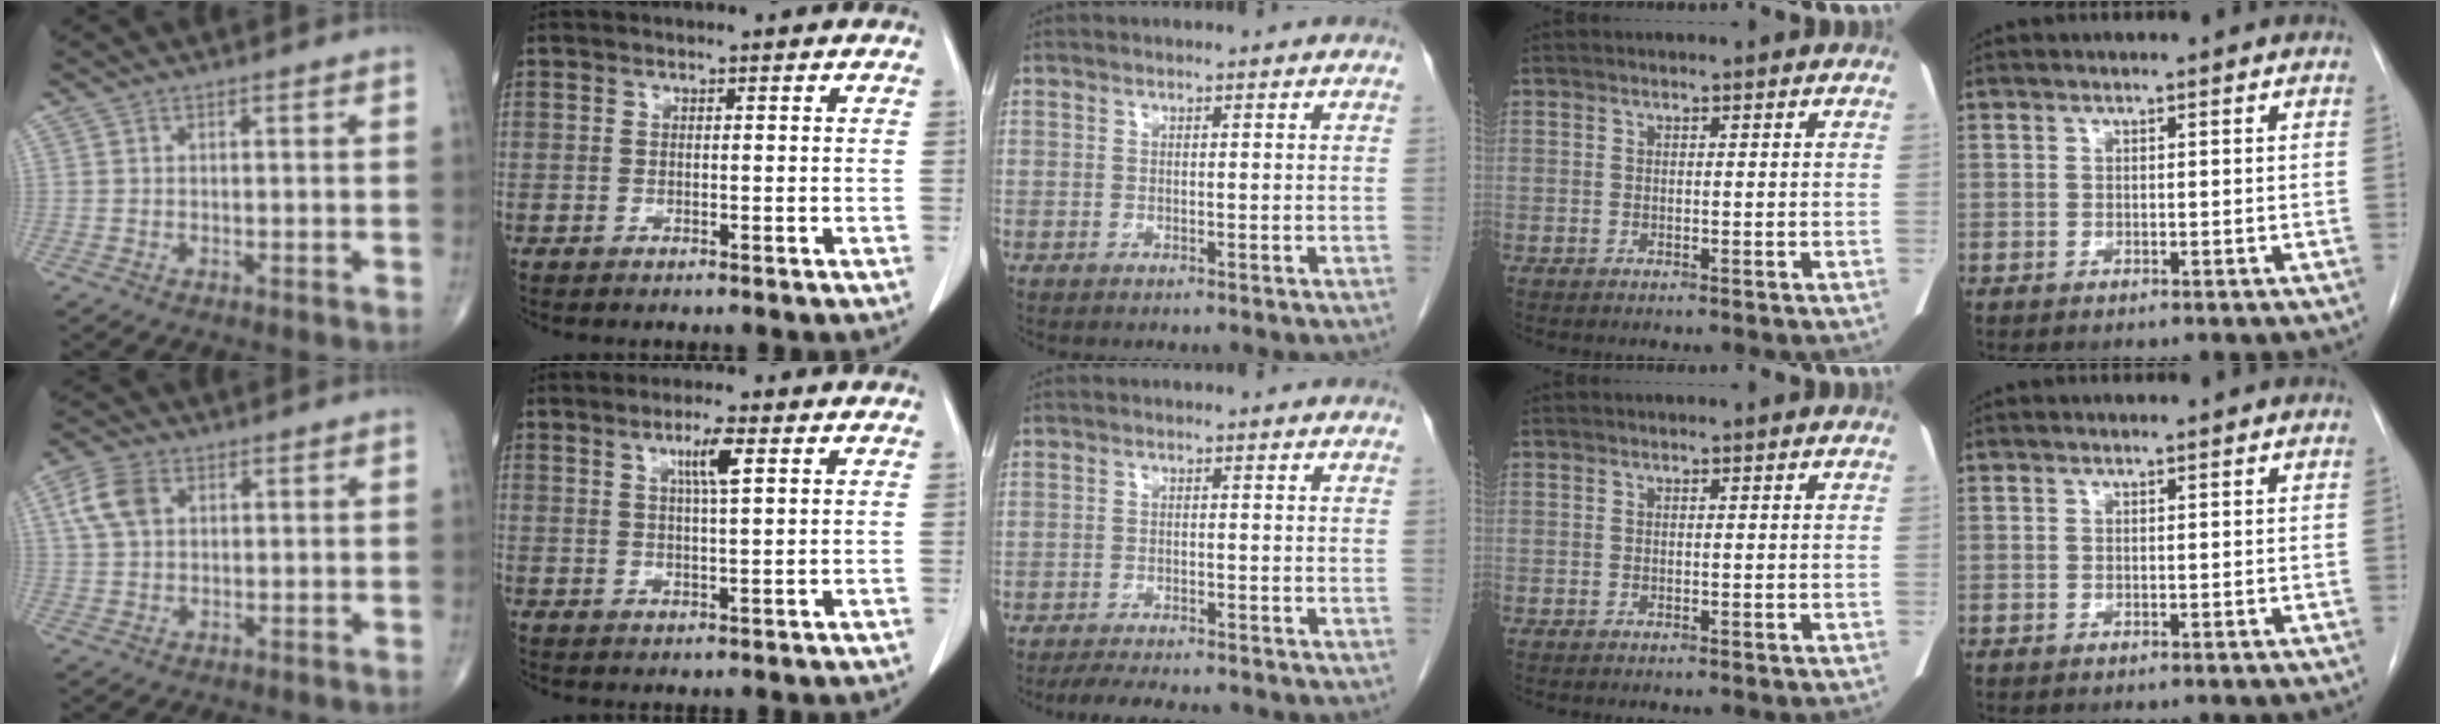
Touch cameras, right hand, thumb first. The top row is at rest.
{"thumb": {"total": 6.3, "force": [2.0, 4.2, 4.3], "torque": [-0.088, 0.008, 0.037]}, "index": {"total": 4.2, "force": [1.8, 0.0, 3.9], "torque": [-0.068, -0.002, 0.030]}, "middle": {"total": 7.1, "force": [-6.2, 1.3, 3.1], "torque": [-0.048, -0.012, -0.092]}}